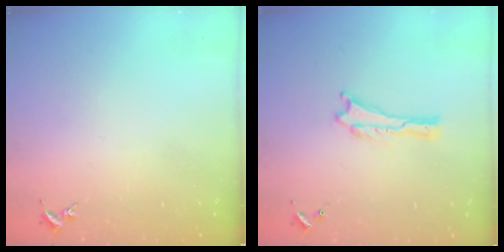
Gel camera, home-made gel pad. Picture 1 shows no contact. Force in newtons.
{"total": 0.0}